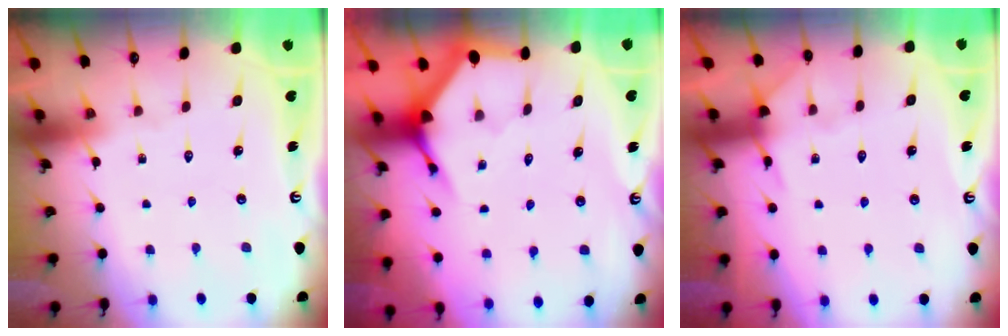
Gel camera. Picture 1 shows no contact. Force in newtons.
{"total": 3.7, "press": 3.7, "slide": 0.5}
{"total": 5.6, "press": 5.6, "slide": 0.6}